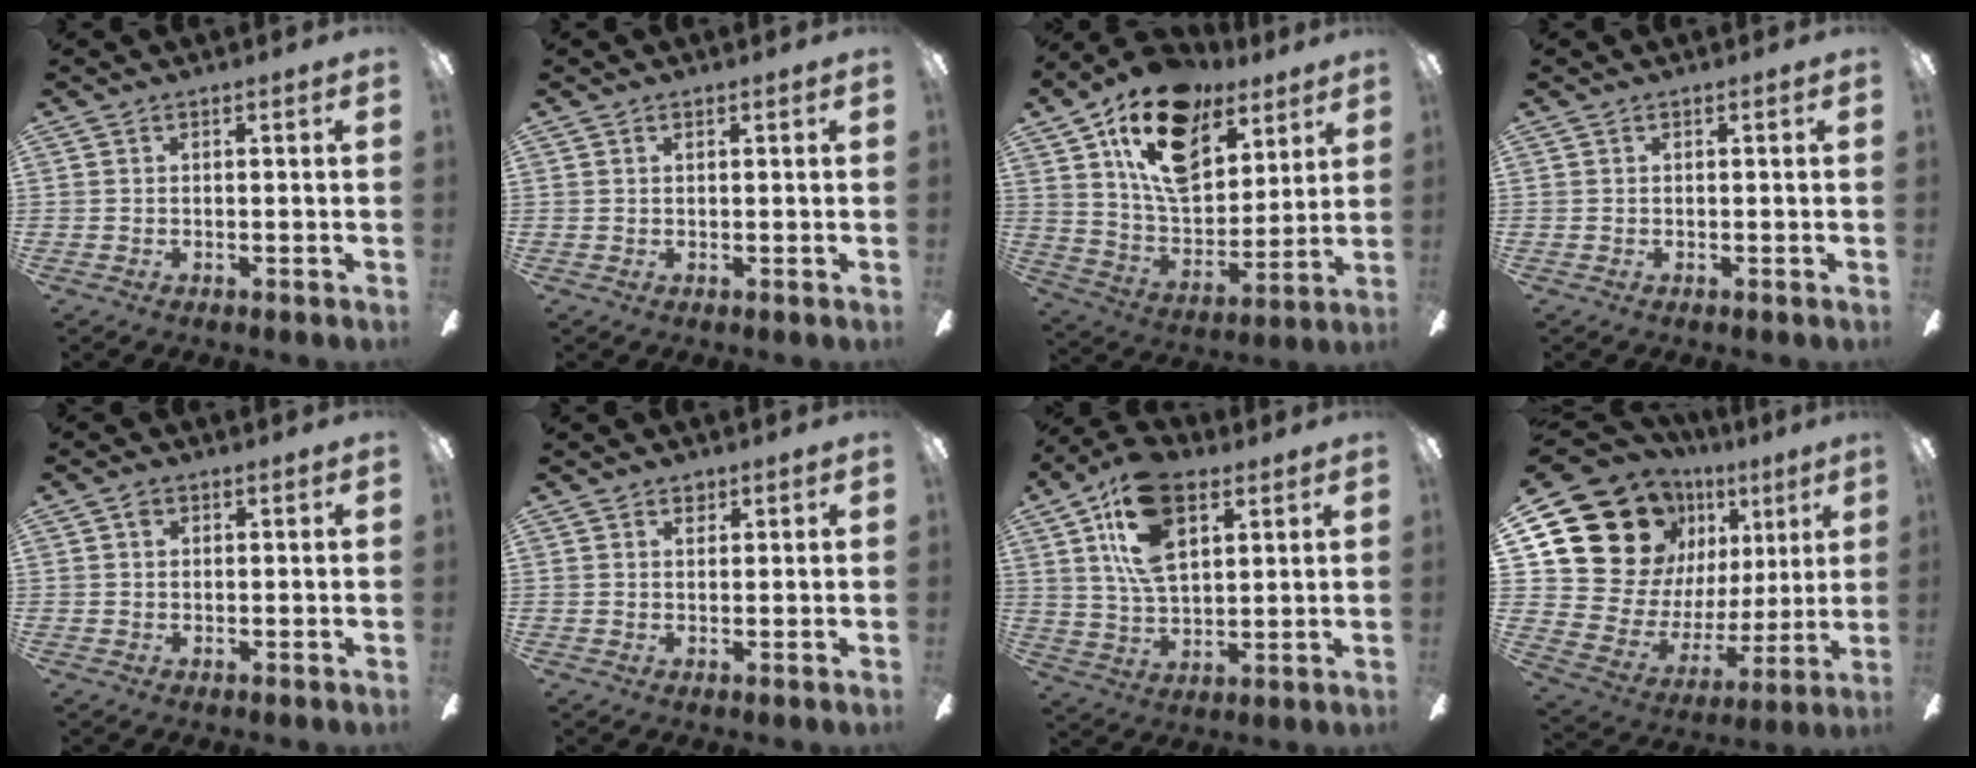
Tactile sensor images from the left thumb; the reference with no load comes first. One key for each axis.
{"total": 0.8, "fx": 0.5, "fy": 0.5, "fz": 0.5, "tx": -0.003, "ty": -0.001, "tz": 0.007}
{"total": 20.7, "fx": 11.7, "fy": 12.2, "fz": 11.9, "tx": -0.206, "ty": -0.051, "tz": 0.210}
{"total": 0.0}
{"total": 2.0, "fx": 0.8, "fy": 1.5, "fz": 1.0, "tx": -0.015, "ty": 0.001, "tz": 0.013}
{"total": 2.2, "fx": 1.5, "fy": 1.3, "fz": 1.0, "tx": -0.006, "ty": -0.004, "tz": 0.023}
{"total": 17.2, "fx": 8.4, "fy": 9.3, "fz": 11.8, "tx": -0.232, "ty": -0.015, "tz": 0.148}
{"total": 21.5, "fx": 12.0, "fy": 15.4, "fz": 9.1, "tx": -0.178, "ty": -0.080, "tz": 0.246}